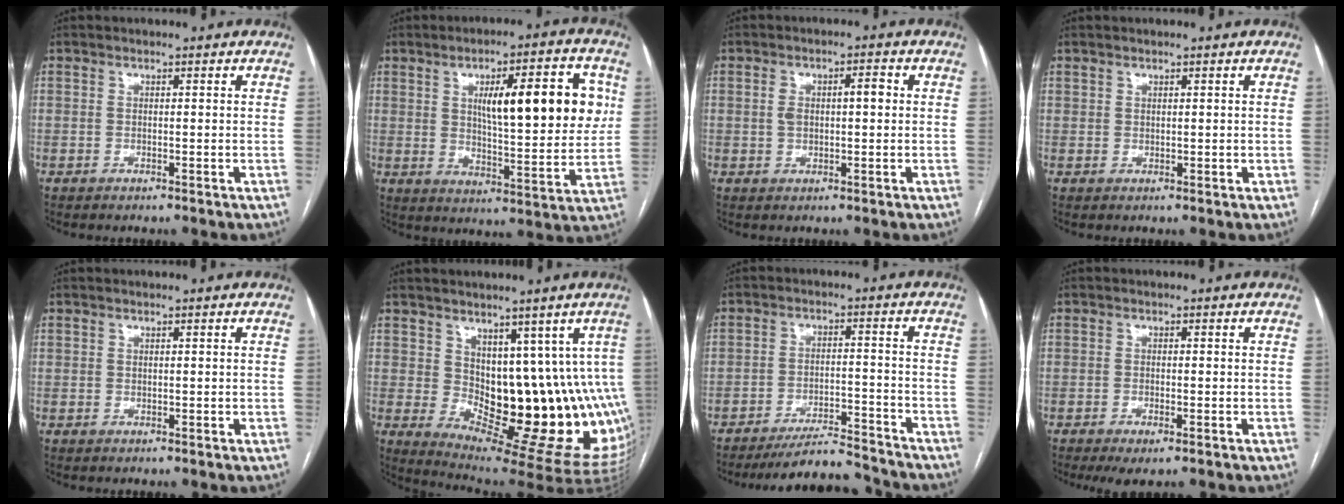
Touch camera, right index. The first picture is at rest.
{"total": 16.6, "force": [4.5, 4.1, 15.4], "torque": [-0.214, 0.016, 0.070]}
{"total": 4.4, "force": [0.5, 1.8, 3.9], "torque": [-0.076, 0.022, 0.012]}
{"total": 0.7, "force": [0.5, 0.5, 0.1], "torque": [0.007, -0.001, 0.006]}
{"total": 0.0}
{"total": 14.2, "force": [2.4, 6.0, 12.7], "torque": [-0.155, -0.007, 0.047]}
{"total": 9.6, "force": [-9.4, 0.9, 1.7], "torque": [-0.022, 0.009, -0.151]}
{"total": 2.9, "force": [-1.6, 0.8, 2.3], "torque": [-0.045, -0.006, -0.023]}